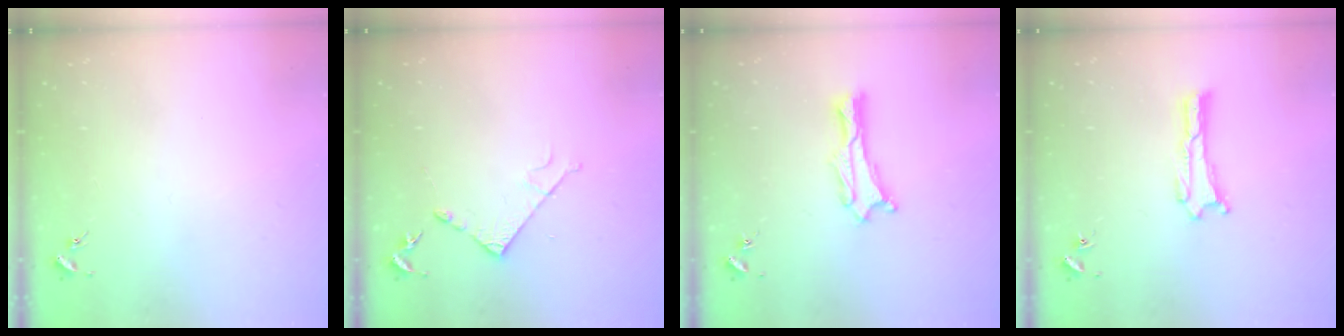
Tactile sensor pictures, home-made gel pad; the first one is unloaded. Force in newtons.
{"total": 4.2, "press": 4.2, "slide": 0.5}
{"total": 0.8, "press": 0.7, "slide": 0.2}
{"total": 0.0}